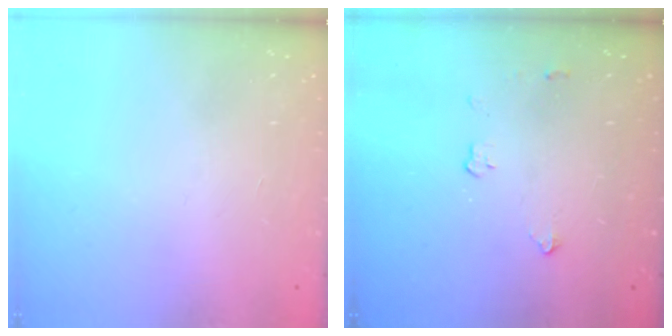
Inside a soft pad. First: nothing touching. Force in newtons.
{"total": 2.8, "press": 2.8, "slide": 0.5}